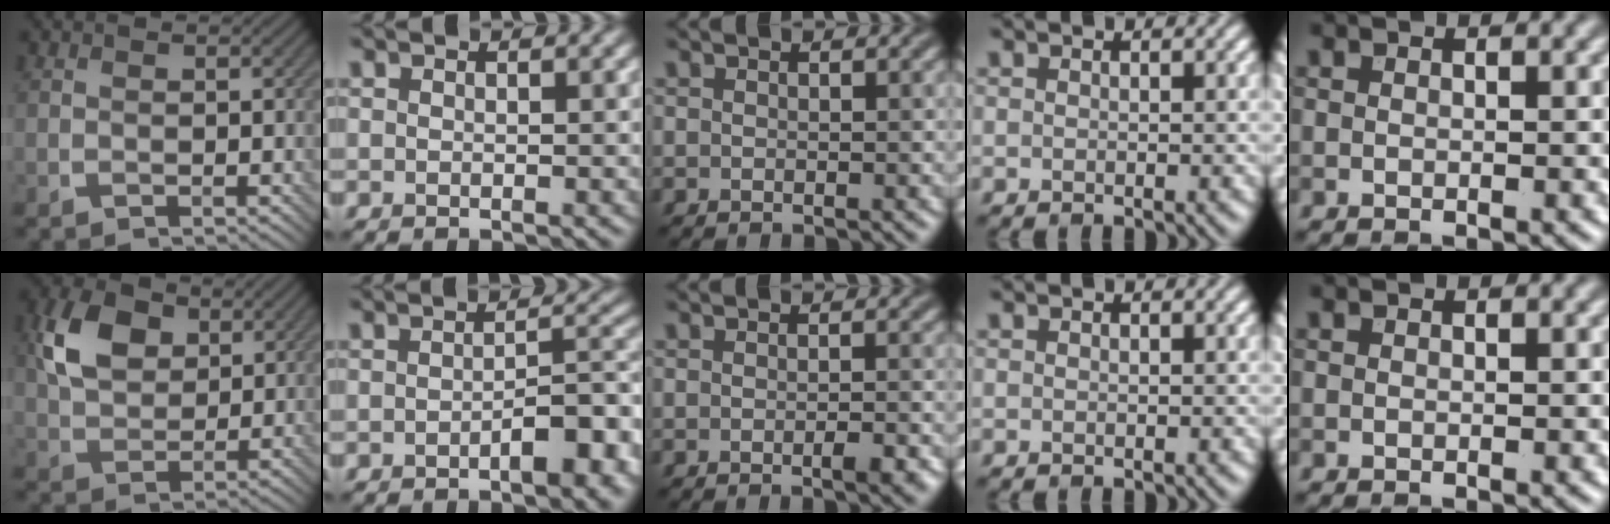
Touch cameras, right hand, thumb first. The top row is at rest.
{"thumb": {"total": 7.8, "force": [2.7, 5.2, 5.1], "torque": [-0.118, 0.010, 0.046]}, "index": {"total": 4.8, "force": [-2.2, 1.6, 4.0], "torque": [-0.054, 0.011, -0.032]}, "middle": {"total": 1.6, "force": [-0.7, 0.3, 1.4], "torque": [-0.019, -0.002, -0.011]}}